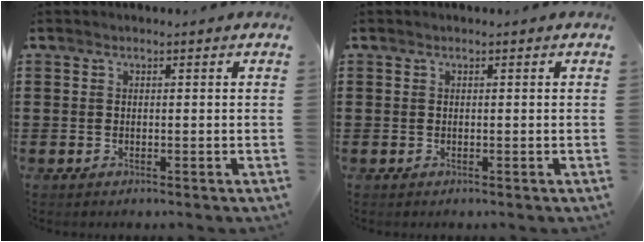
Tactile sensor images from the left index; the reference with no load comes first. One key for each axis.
{"total": 0.0}